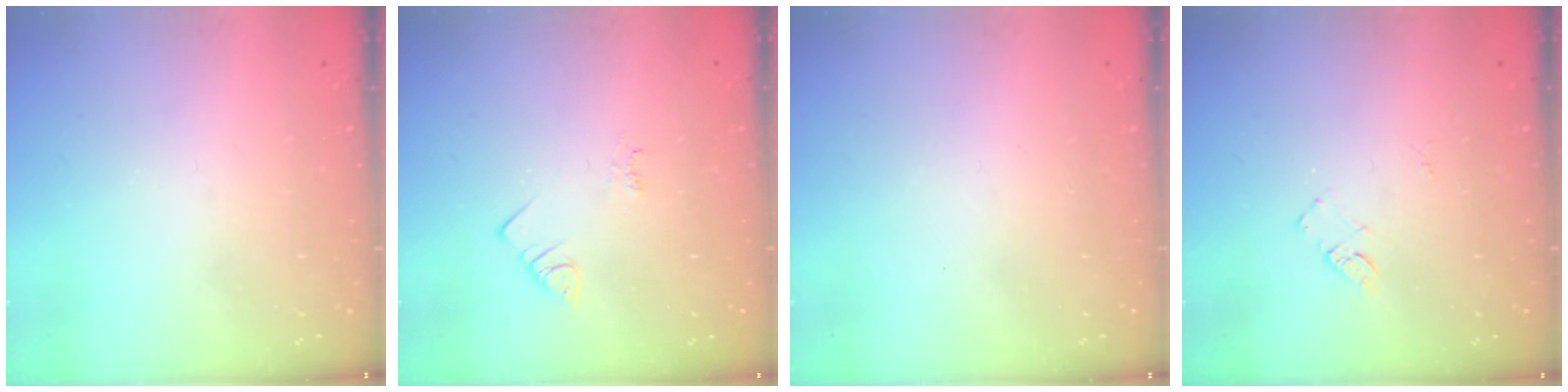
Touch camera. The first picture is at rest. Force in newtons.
{"total": 1.4, "press": 1.4, "slide": 0.3}
{"total": 1.6, "press": 1.6, "slide": 0.1}
{"total": 6.2, "press": 6.2, "slide": 0.5}